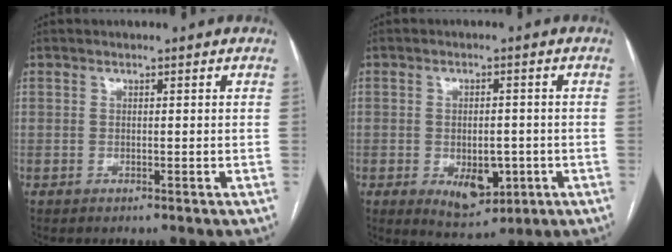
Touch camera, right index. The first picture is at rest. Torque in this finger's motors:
{"motor_torque": [-0.02, 0.01, 0.19, 0.07]}